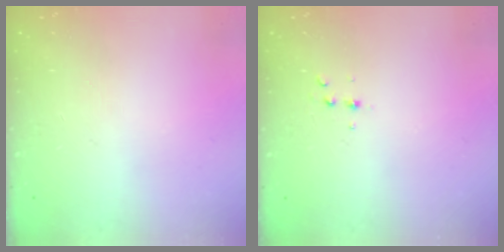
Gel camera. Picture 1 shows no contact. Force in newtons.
{"total": 4.0, "press": 3.9, "slide": 1.0}